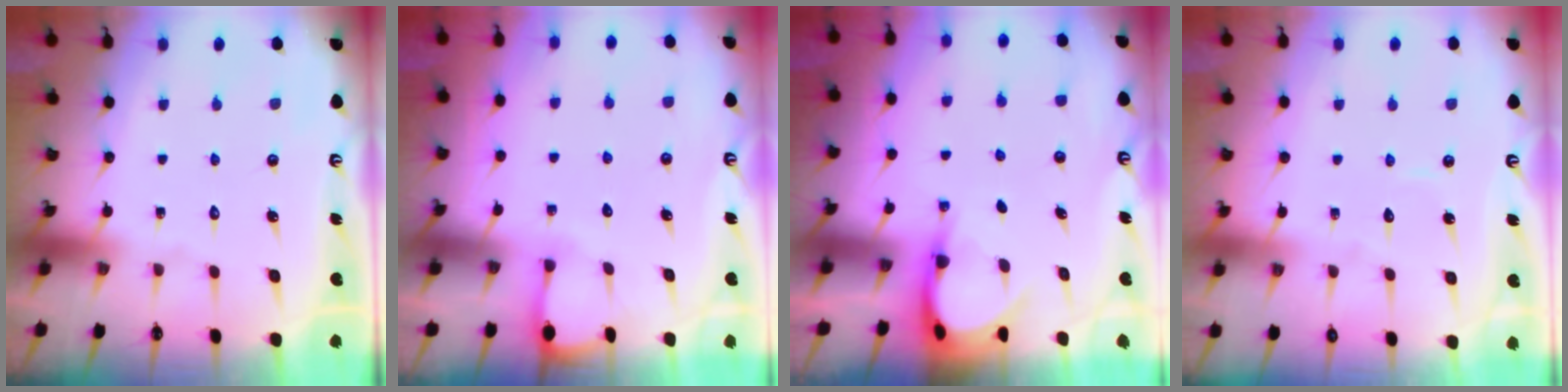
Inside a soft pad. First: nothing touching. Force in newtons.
{"total": 2.2, "press": 2.2, "slide": 0.4}
{"total": 3.8, "press": 3.8, "slide": 0.4}
{"total": 3.4, "press": 3.4, "slide": 0.4}